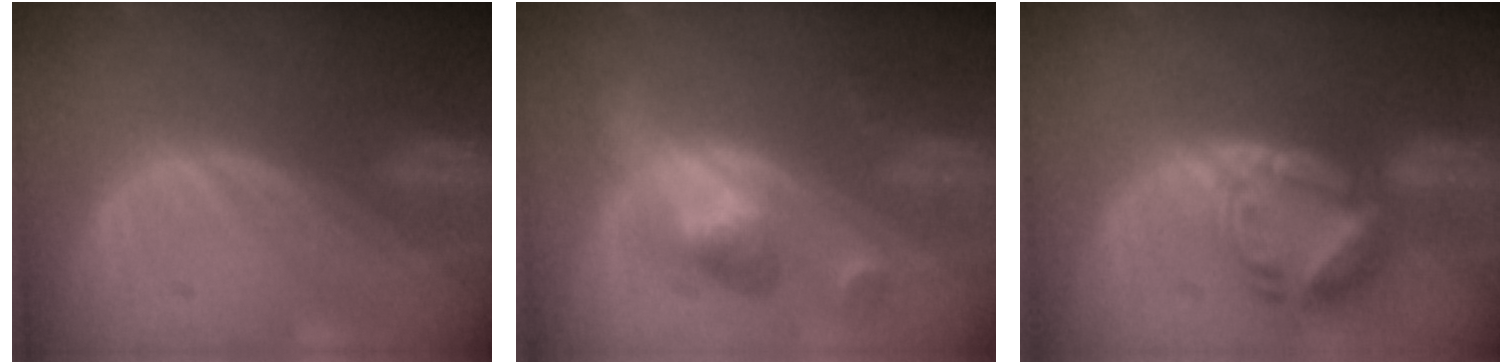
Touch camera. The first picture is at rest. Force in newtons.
{"total": 6.0, "press": 5.7, "slide": 1.9}
{"total": 8.3, "press": 7.1, "slide": 4.2}